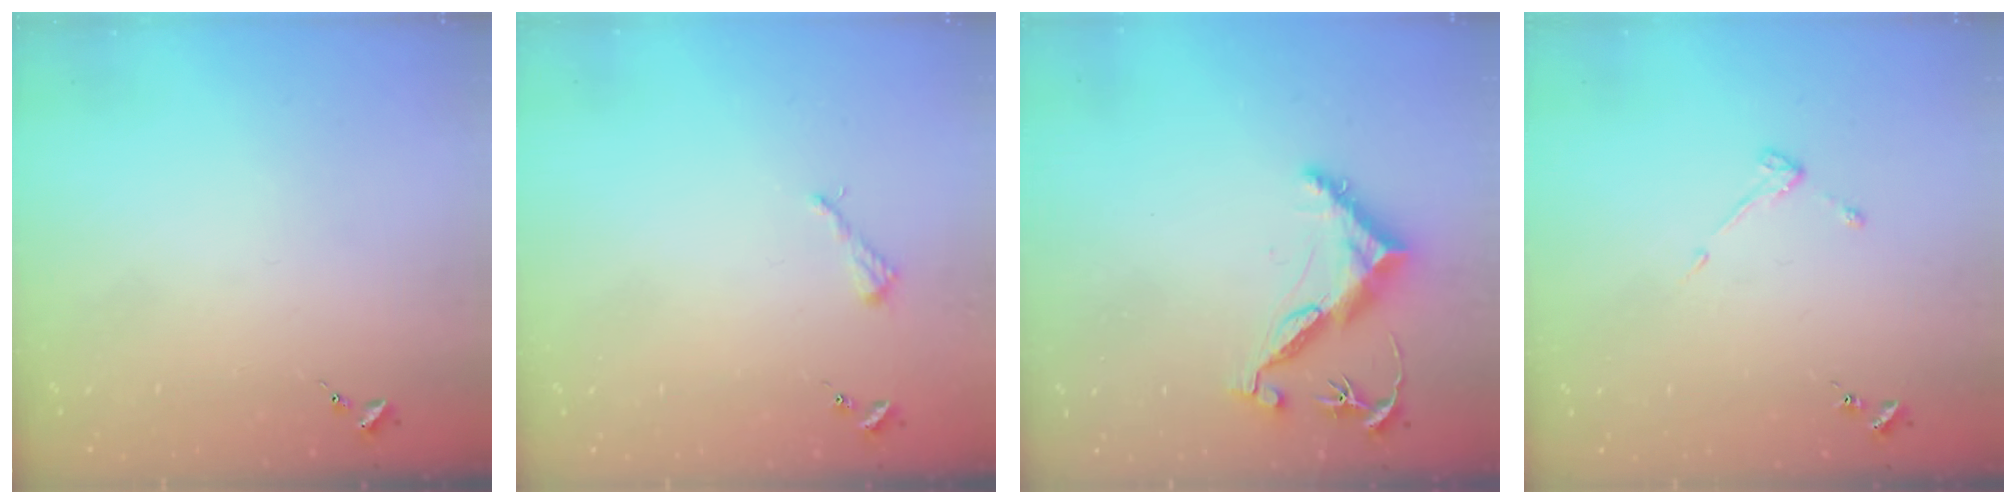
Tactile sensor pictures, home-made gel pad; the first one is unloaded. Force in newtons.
{"total": 2.6, "press": 2.6, "slide": 0.3}
{"total": 11.7, "press": 11.7, "slide": 1.0}
{"total": 3.0, "press": 3.0, "slide": 0.6}